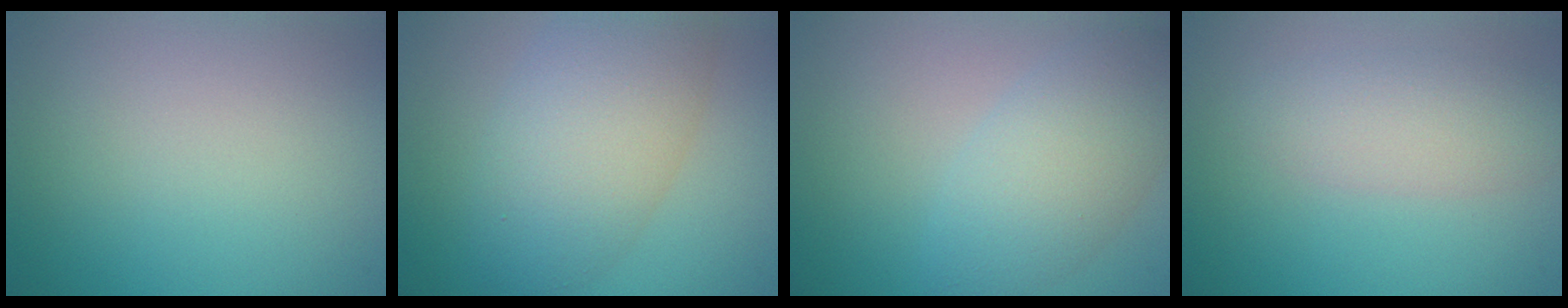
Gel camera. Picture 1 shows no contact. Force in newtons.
{"total": 7.3, "press": 7.3, "slide": 0.4}
{"total": 4.8, "press": 4.8, "slide": 0.1}
{"total": 3.5, "press": 3.5, "slide": 0.1}